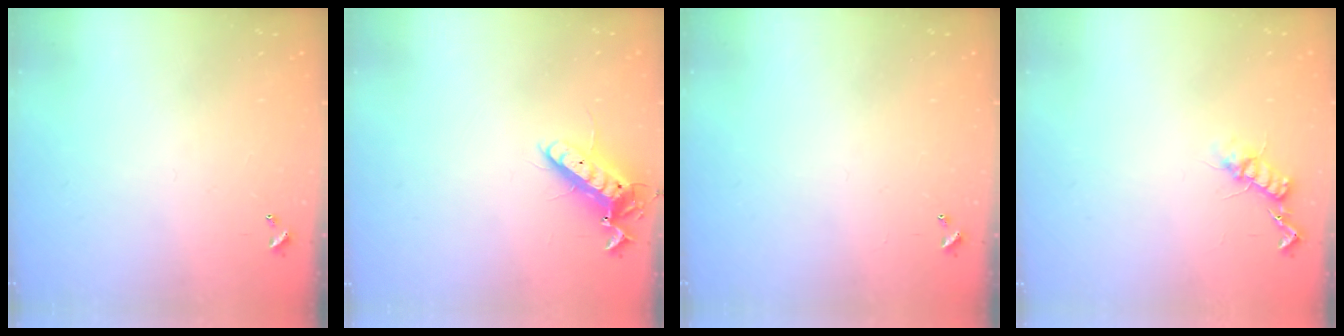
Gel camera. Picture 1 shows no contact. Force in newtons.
{"total": 12.1, "press": 12.0, "slide": 1.8}
{"total": 0.0}
{"total": 10.8, "press": 10.8, "slide": 0.1}